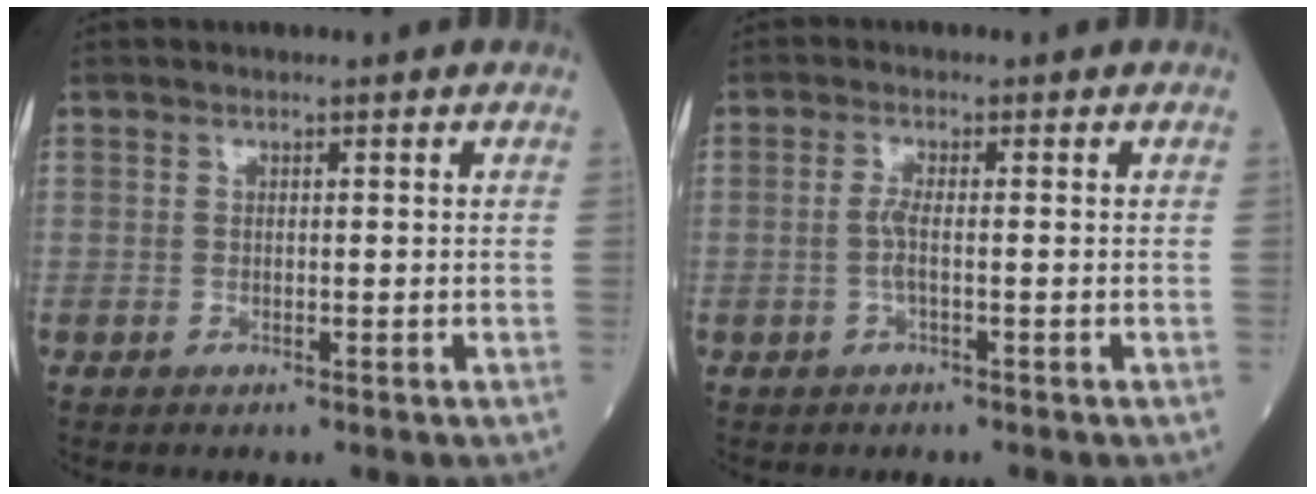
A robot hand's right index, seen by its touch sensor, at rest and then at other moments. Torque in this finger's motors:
{"motor_torque": [-0.03, -0.03, 0.01, 0.01]}